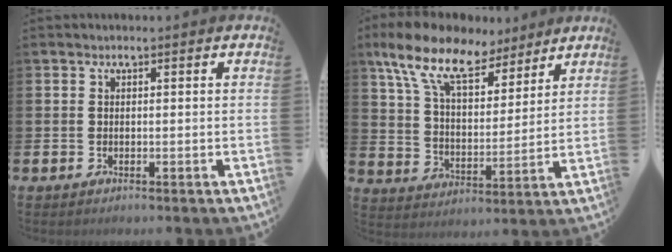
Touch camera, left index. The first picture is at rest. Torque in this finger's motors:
{"motor_torque": [2.14, 0.00, 1.05, 0.21]}